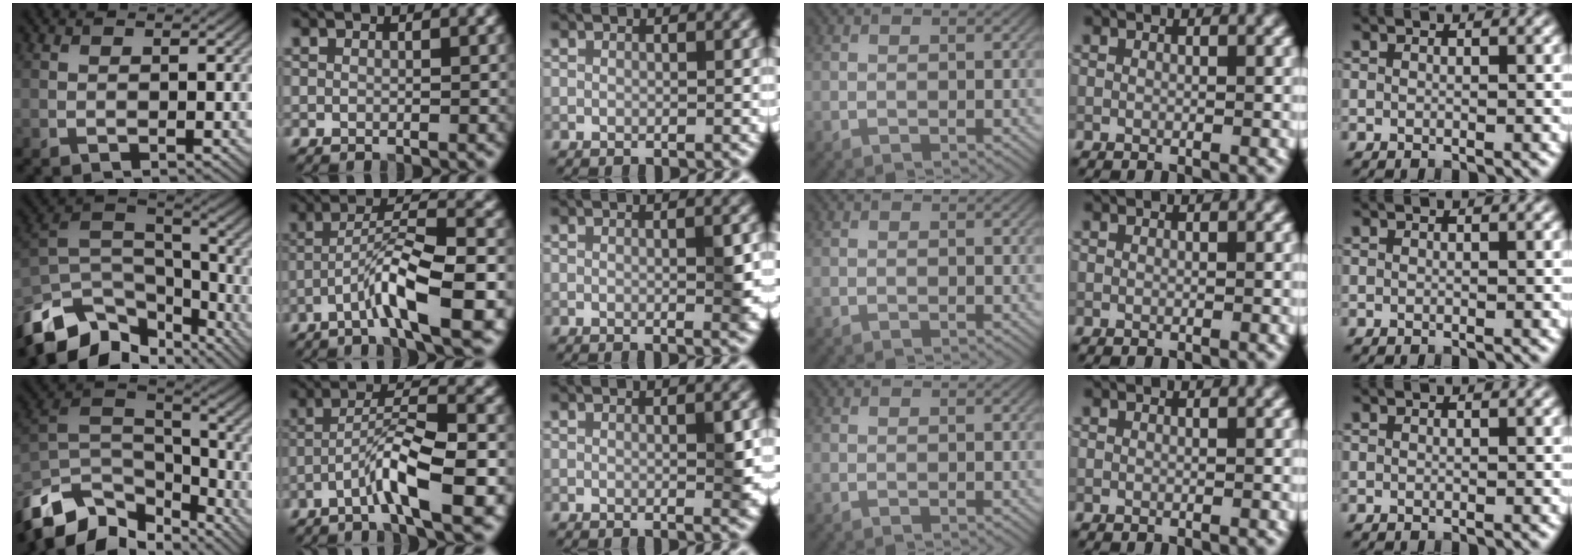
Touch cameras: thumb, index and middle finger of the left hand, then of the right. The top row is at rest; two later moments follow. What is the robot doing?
{"motion": "lift_and_place", "object": "calculator"}